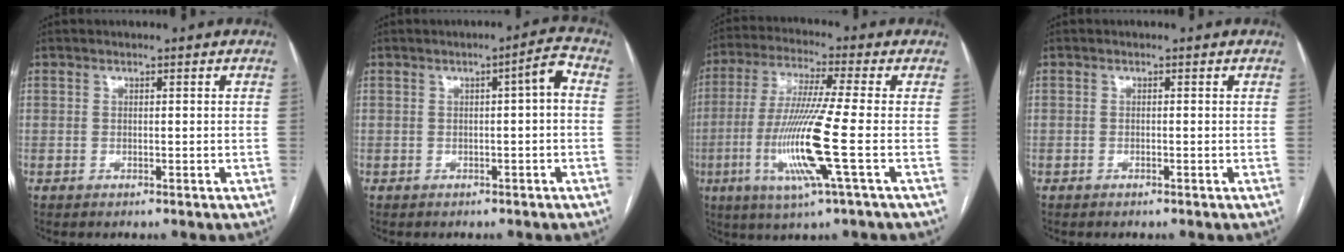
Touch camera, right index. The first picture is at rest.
{"total": 3.2, "force": [-0.1, 0.1, 3.2], "torque": [-0.043, 0.010, -0.002]}
{"total": 13.2, "force": [-3.4, -1.1, 12.7], "torque": [-0.264, -0.021, -0.071]}
{"total": 0.0}